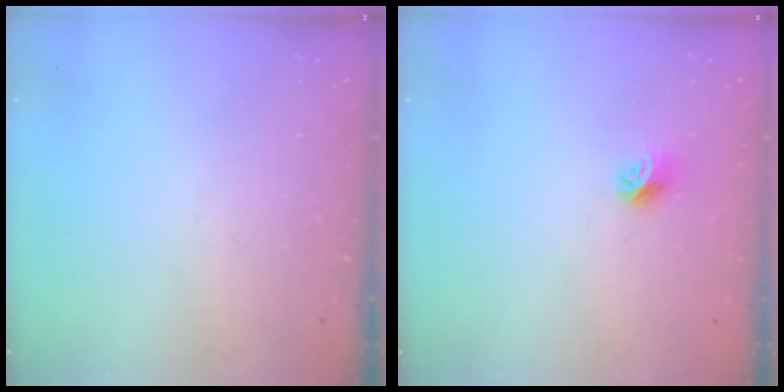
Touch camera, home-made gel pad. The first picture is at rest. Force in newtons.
{"total": 7.4, "press": 7.3, "slide": 0.6}